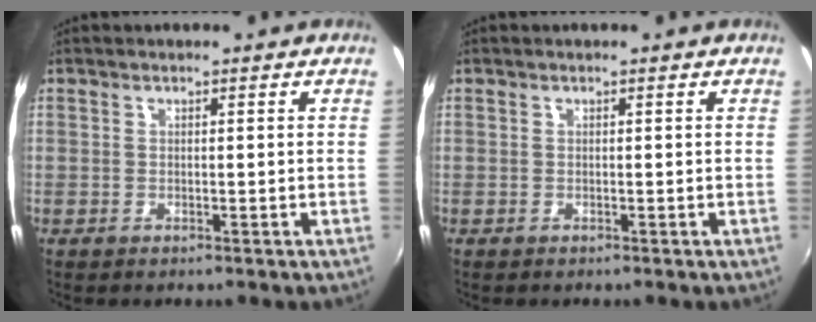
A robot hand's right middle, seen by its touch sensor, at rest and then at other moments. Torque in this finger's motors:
{"motor_torque": [-0.03, -0.12, 0.03, 0.00]}